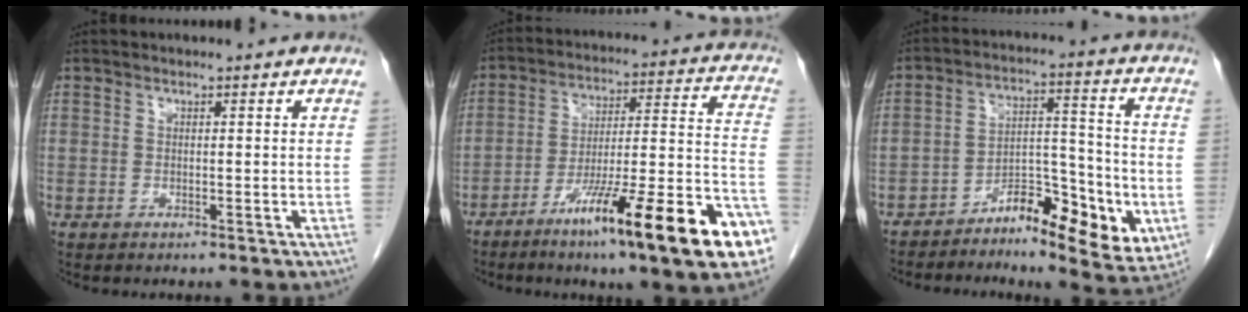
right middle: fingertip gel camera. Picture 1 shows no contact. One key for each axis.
{"total": 23.0, "fx": -12.6, "fy": 1.4, "fz": 19.2, "tx": -0.218, "ty": -0.010, "tz": -0.199}
{"total": 11.6, "fx": -5.3, "fy": 4.2, "fz": 9.4, "tx": -0.134, "ty": 0.019, "tz": -0.080}